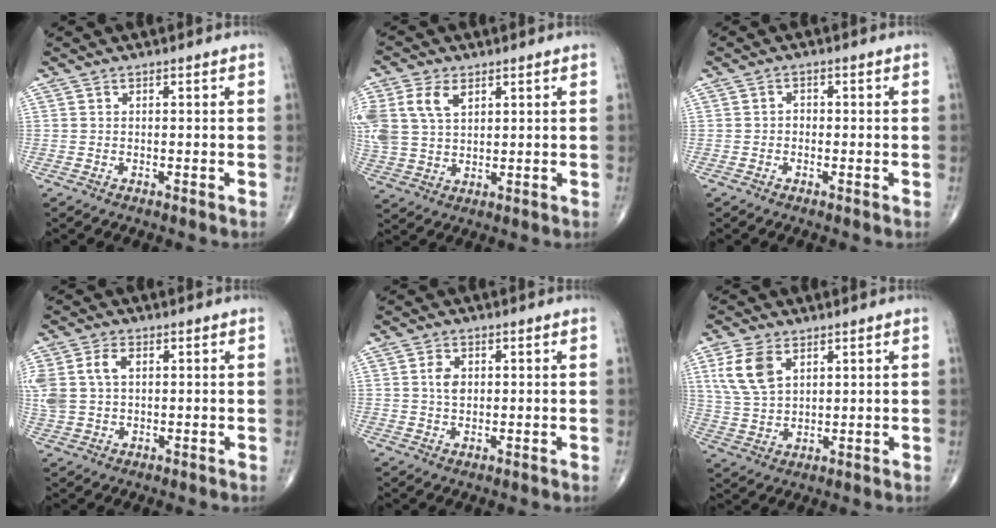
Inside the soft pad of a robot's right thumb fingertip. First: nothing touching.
{"total": 11.2, "force": [4.1, 7.3, 7.3], "torque": [-0.174, 0.000, 0.088]}
{"total": 1.4, "force": [-0.4, 1.1, 0.6], "torque": [0.004, 0.006, -0.012]}
{"total": 9.9, "force": [2.0, 6.8, 6.8], "torque": [-0.182, 0.008, 0.045]}
{"total": 3.3, "force": [0.6, 2.4, 2.3], "torque": [-0.036, -0.002, 0.008]}
{"total": 9.1, "force": [3.8, 5.5, 6.2], "torque": [-0.121, -0.008, 0.082]}